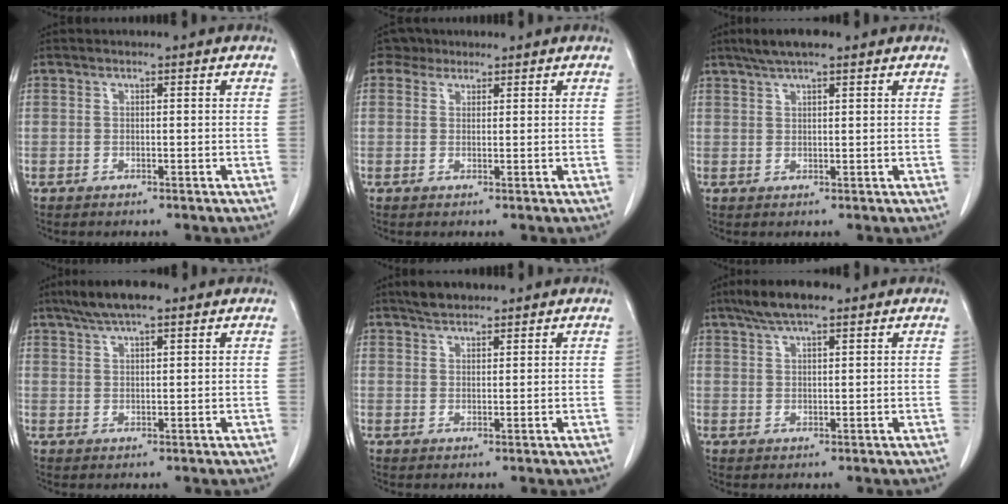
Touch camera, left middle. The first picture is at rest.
{"total": 2.4, "force": [1.8, 1.5, 0.0], "torque": [-0.002, 0.010, 0.028]}
{"total": 5.2, "force": [3.9, 0.9, 3.4], "torque": [-0.065, 0.020, 0.068]}
{"total": 6.8, "force": [5.0, 1.2, 4.3], "torque": [-0.084, 0.021, 0.087]}
{"total": 3.5, "force": [3.1, 1.1, 1.3], "torque": [-0.030, 0.011, 0.055]}
{"total": 6.4, "force": [4.8, 1.3, 4.1], "torque": [-0.085, 0.019, 0.084]}